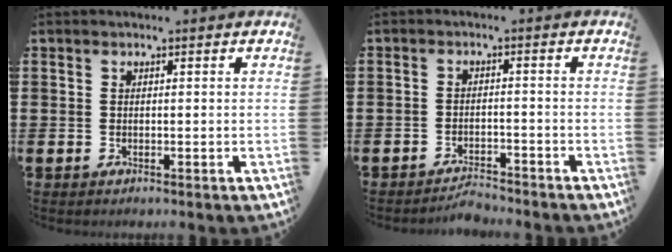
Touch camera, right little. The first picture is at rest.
{"total": 2.2, "force": [-2.2, 0.1, 0.1], "torque": [-0.009, 0.005, -0.046]}